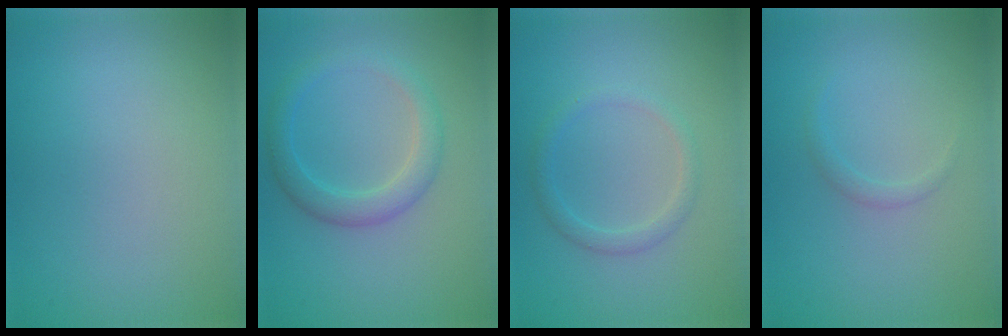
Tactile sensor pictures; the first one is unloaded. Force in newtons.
{"total": 2.8, "press": 2.8, "slide": 0.2}
{"total": 1.6, "press": 1.6, "slide": 0.0}
{"total": 0.8, "press": 0.7, "slide": 0.1}